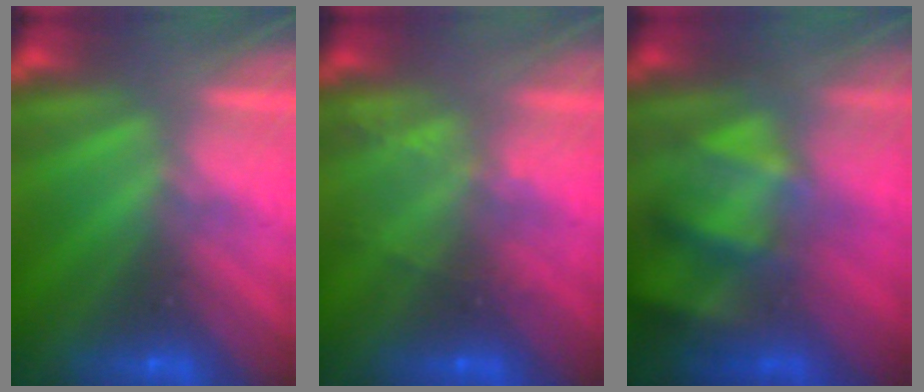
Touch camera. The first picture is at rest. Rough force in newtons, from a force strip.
{"total": 2.2}
{"total": 4.9}